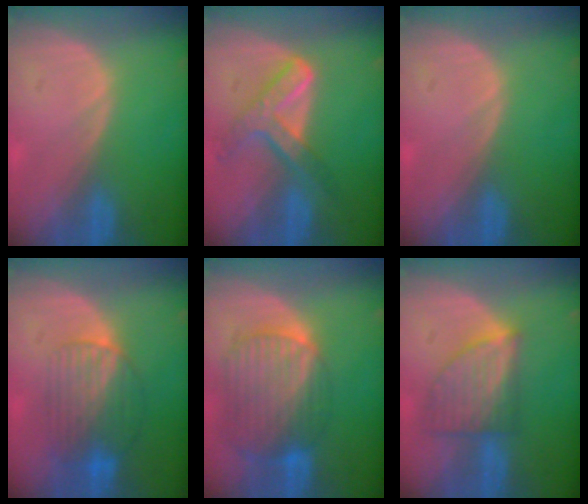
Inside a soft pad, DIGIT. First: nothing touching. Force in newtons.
{"total": 7.2, "press": 6.0, "slide": 3.8}
{"total": 0.0}
{"total": 7.8, "press": 7.4, "slide": 2.4}
{"total": 10.4, "press": 8.8, "slide": 5.5}
{"total": 7.1, "press": 6.6, "slide": 2.5}